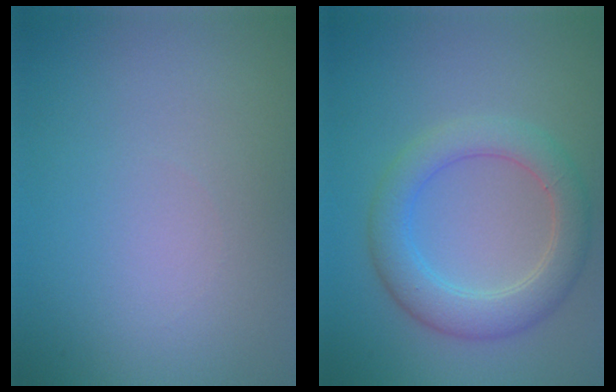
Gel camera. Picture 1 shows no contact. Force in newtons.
{"total": 4.6, "press": 4.6, "slide": 0.2}